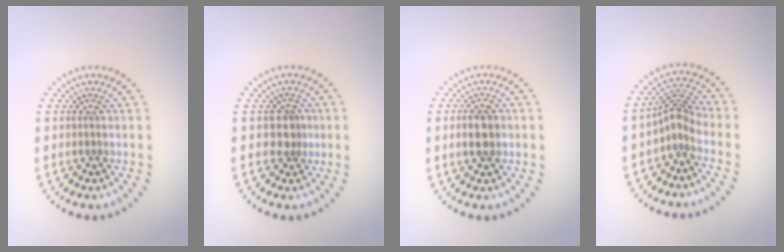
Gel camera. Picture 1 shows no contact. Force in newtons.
{"total": 2.0, "press": 1.4, "slide": 1.4}
{"total": 2.9, "press": 2.9, "slide": 0.1}
{"total": 2.6, "press": 1.9, "slide": 1.7}